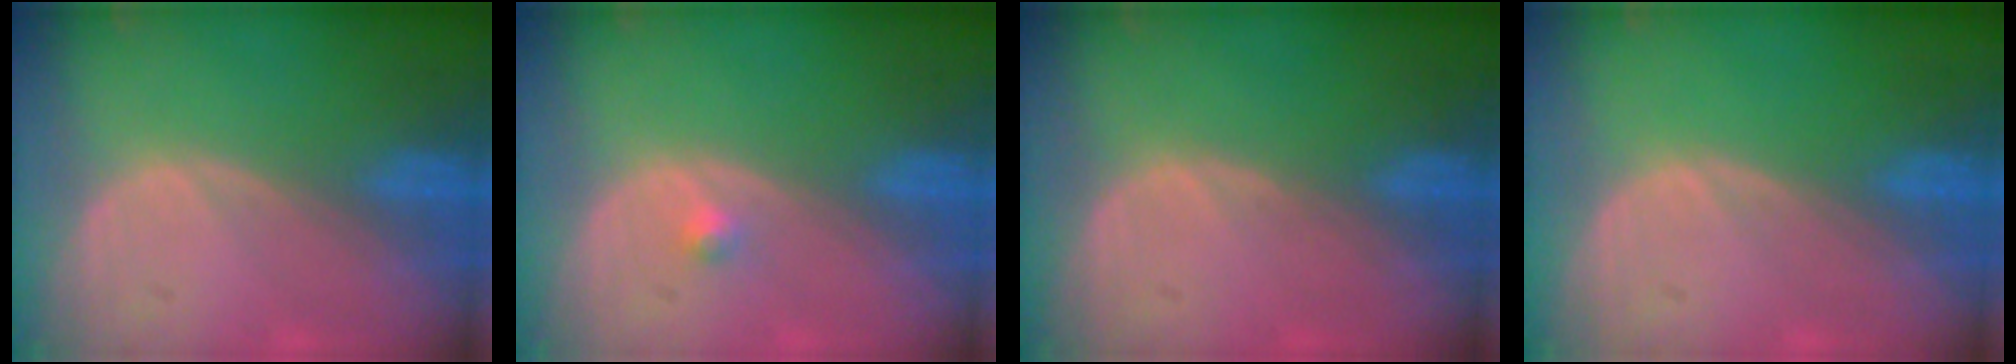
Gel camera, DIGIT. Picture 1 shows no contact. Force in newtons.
{"total": 1.1, "press": 0.9, "slide": 0.5}
{"total": 0.0}
{"total": 0.0}